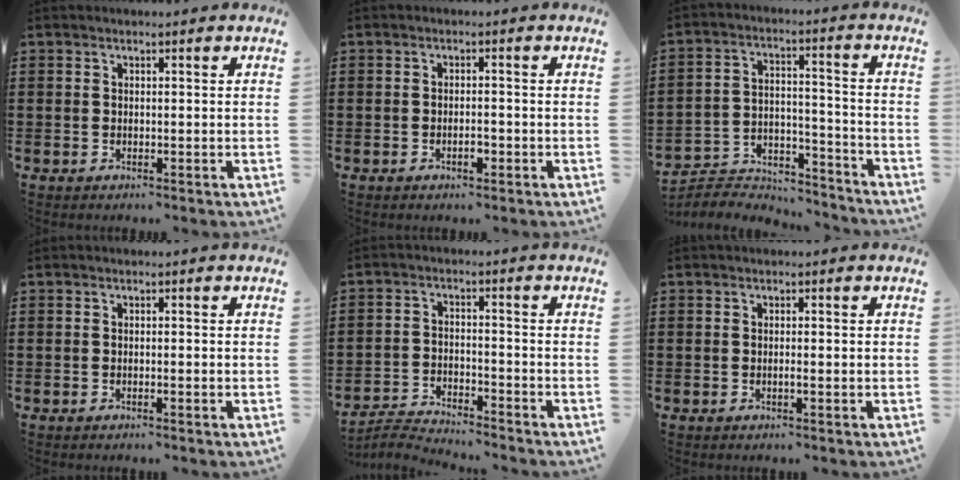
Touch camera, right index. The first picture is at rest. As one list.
[{"total": 2.1, "force": [-0.9, 0.7, 1.7], "torque": [-0.032, 0.001, -0.017]}, {"total": 5.4, "force": [-5.2, 1.4, 0.7], "torque": [-0.018, 0.011, -0.106]}, {"total": 0.5, "force": [-0.2, 0.0, 0.5], "torque": [-0.007, -0.003, -0.004]}, {"total": 3.9, "force": [-3.9, 0.1, 0.2], "torque": [-0.017, 0.000, -0.086]}, {"total": 0.9, "force": [-0.2, -0.1, 0.9], "torque": [-0.015, -0.005, -0.004]}]